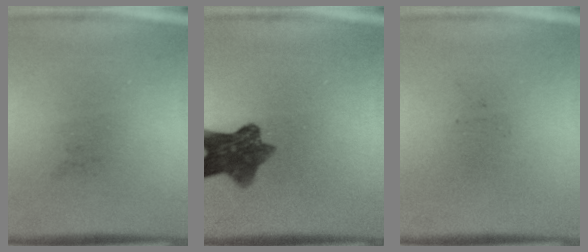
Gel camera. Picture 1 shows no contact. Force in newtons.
{"total": 7.9}
{"total": 0.0}